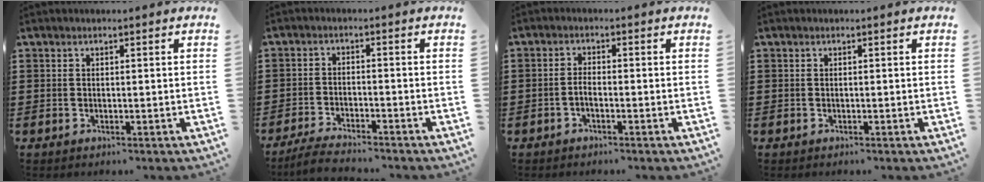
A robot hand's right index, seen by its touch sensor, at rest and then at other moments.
{"total": 3.4, "force": [-3.3, 0.1, 0.8], "torque": [-0.023, 0.000, -0.070]}
{"total": 1.4, "force": [-0.9, 0.3, 1.1], "torque": [-0.022, -0.001, -0.016]}
{"total": 0.0}